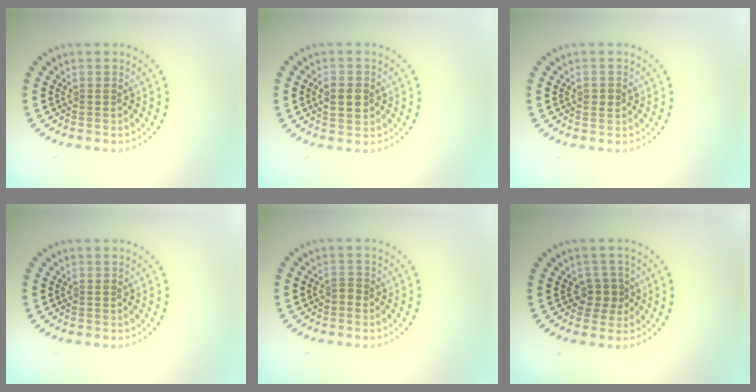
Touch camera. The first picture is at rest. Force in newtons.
{"total": 2.6, "press": 2.6, "slide": 0.2}
{"total": 0.9, "press": 0.9, "slide": 0.2}
{"total": 0.0}
{"total": 0.9, "press": 0.6, "slide": 0.7}
{"total": 1.9, "press": 1.6, "slide": 1.2}